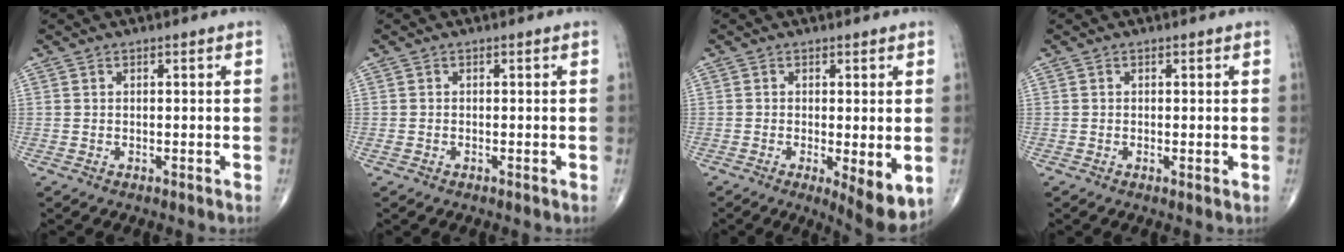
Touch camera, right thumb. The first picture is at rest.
{"total": 0.5, "force": [-0.3, 0.3, 0.3], "torque": [-0.011, 0.002, -0.007]}
{"total": 7.0, "force": [-1.4, 2.0, 6.6], "torque": [-0.099, -0.022, -0.022]}
{"total": 0.6, "force": [-0.1, 0.1, 0.6], "torque": [-0.013, -0.003, -0.004]}